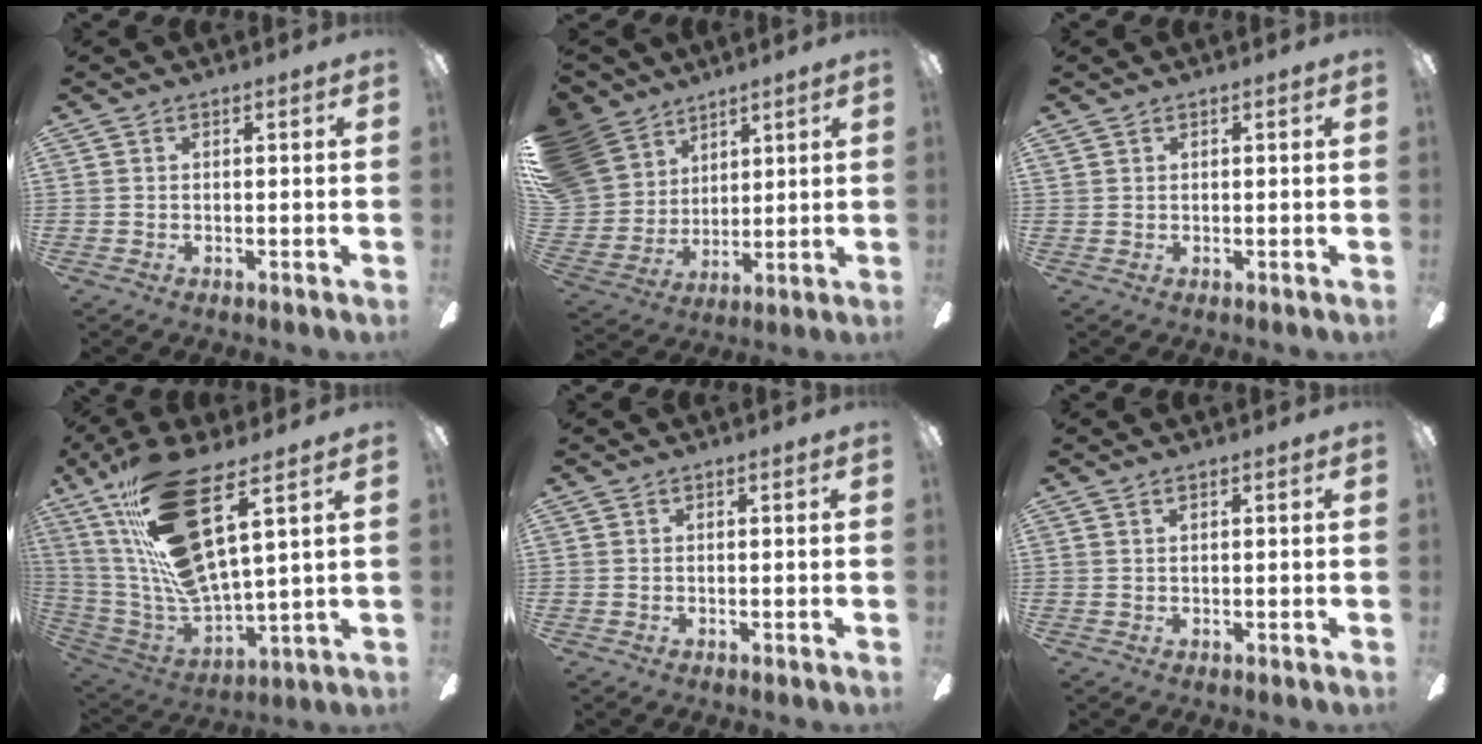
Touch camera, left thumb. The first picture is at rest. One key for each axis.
{"total": 14.2, "fx": 7.8, "fy": 11.2, "fz": 3.9, "tx": -0.121, "ty": -0.042, "tz": 0.160}
{"total": 0.6, "fx": 0.5, "fy": 0.3, "fz": 0.0, "tx": 0.000, "ty": 0.001, "tz": 0.008}
{"total": 22.5, "fx": 11.7, "fy": 7.1, "fz": 17.9, "tx": -0.363, "ty": -0.058, "tz": 0.198}
{"total": 0.0}
{"total": 0.9, "fx": 0.4, "fy": 0.3, "fz": 0.7, "tx": -0.016, "ty": 0.004, "tz": 0.007}